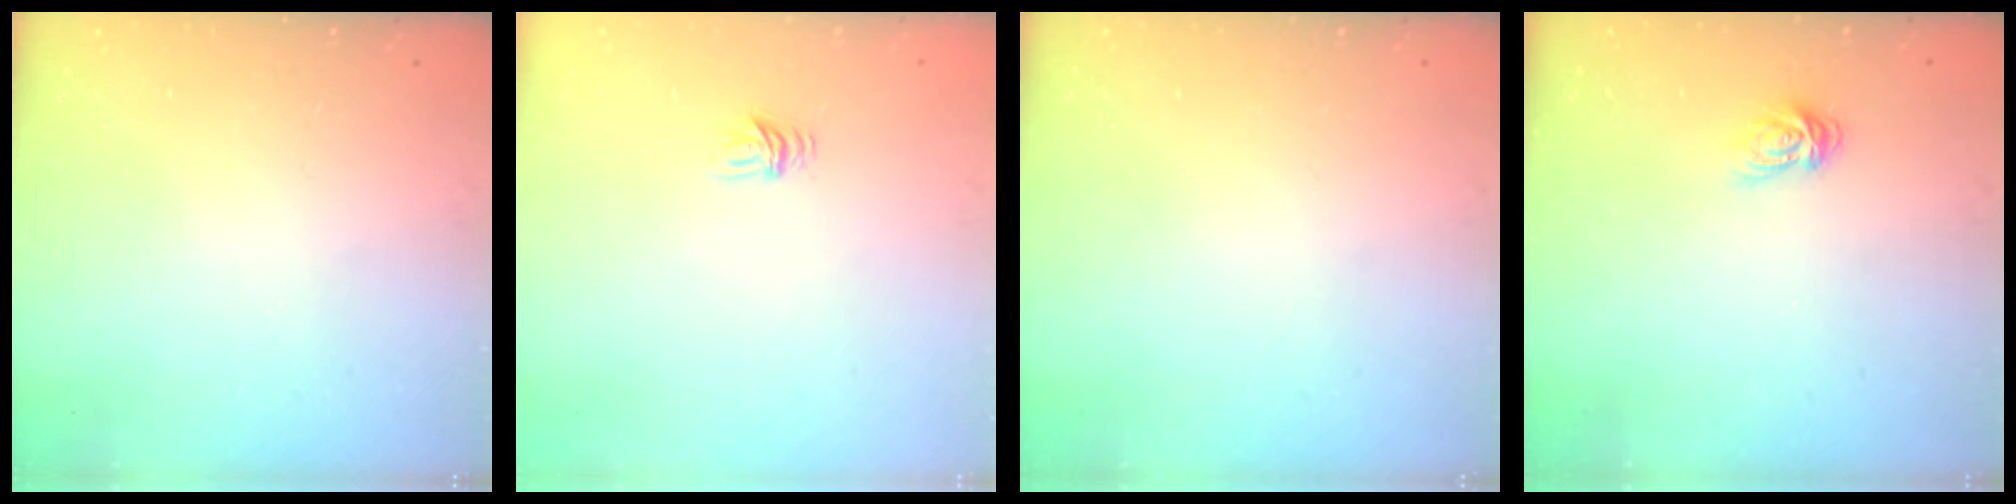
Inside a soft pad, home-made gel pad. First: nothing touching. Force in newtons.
{"total": 4.5, "press": 4.4, "slide": 0.5}
{"total": 0.0}
{"total": 5.9, "press": 5.8, "slide": 0.9}